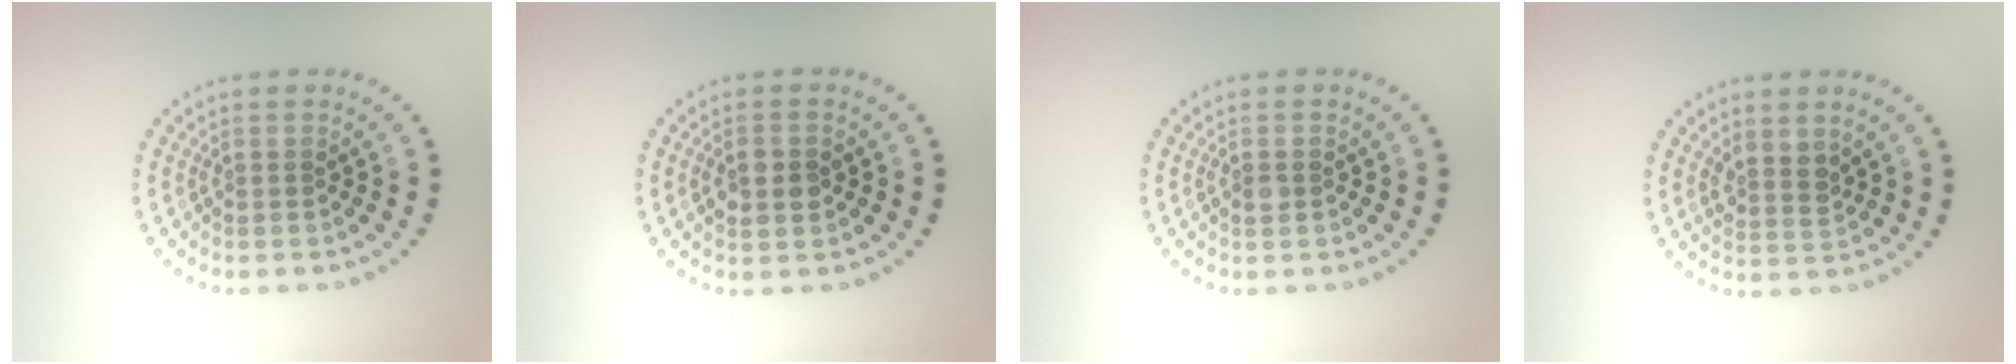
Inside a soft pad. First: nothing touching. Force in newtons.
{"total": 2.9, "press": 2.9, "slide": 0.1}
{"total": 0.8, "press": 0.8, "slide": 0.0}
{"total": 2.0, "press": 1.7, "slide": 1.2}